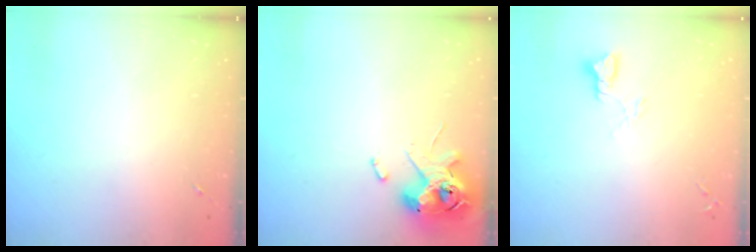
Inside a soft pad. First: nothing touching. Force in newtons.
{"total": 12.1, "press": 11.9, "slide": 1.9}
{"total": 3.3, "press": 3.3, "slide": 0.3}